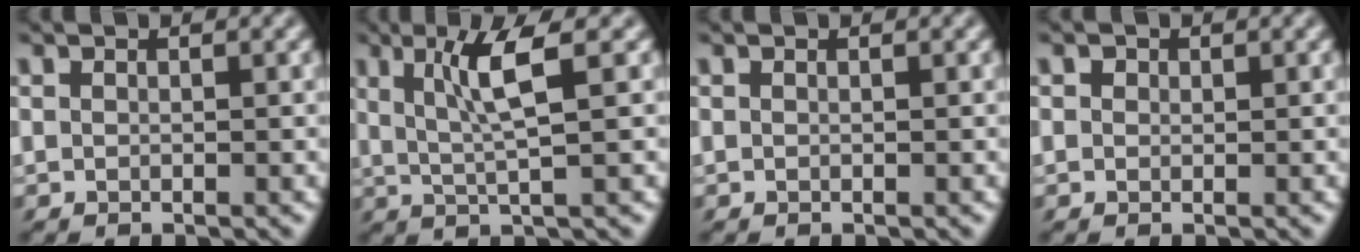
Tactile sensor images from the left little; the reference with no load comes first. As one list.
[{"total": 4.0, "force": [1.3, -0.6, 3.7], "torque": [-0.068, -0.004, 0.026]}, {"total": 0.0}, {"total": 1.6, "force": [0.5, 1.3, 0.8], "torque": [-0.031, 0.017, 0.012]}]